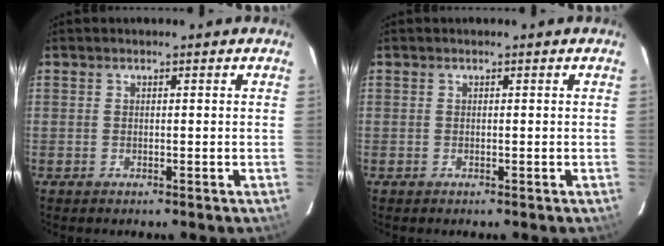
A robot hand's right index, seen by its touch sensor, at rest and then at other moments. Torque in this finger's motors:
{"motor_torque": [0.00, 0.00, 0.02, 0.01]}